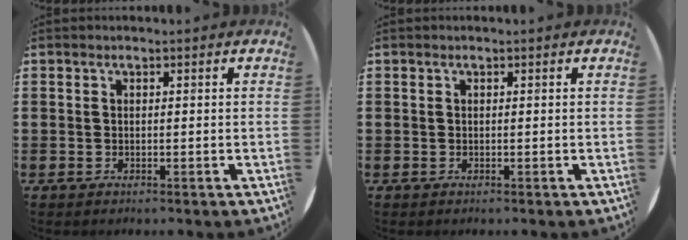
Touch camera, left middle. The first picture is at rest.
{"total": 0.0}